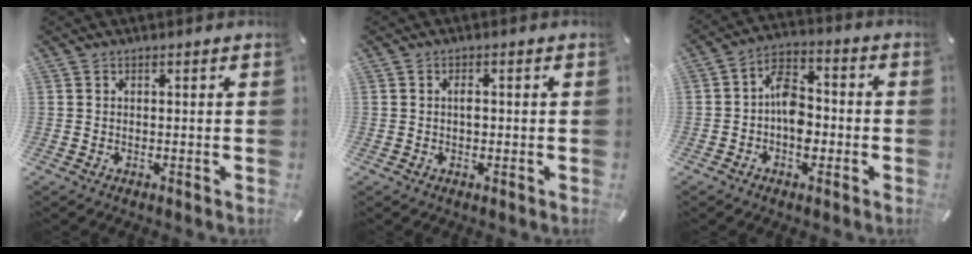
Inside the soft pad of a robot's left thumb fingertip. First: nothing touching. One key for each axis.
{"total": 1.6, "fx": -0.1, "fy": 0.9, "fz": 1.3, "tx": -0.026, "ty": 0.003, "tz": -0.003}
{"total": 8.5, "fx": -2.0, "fy": 5.9, "fz": 5.8, "tx": -0.100, "ty": 0.020, "tz": -0.034}